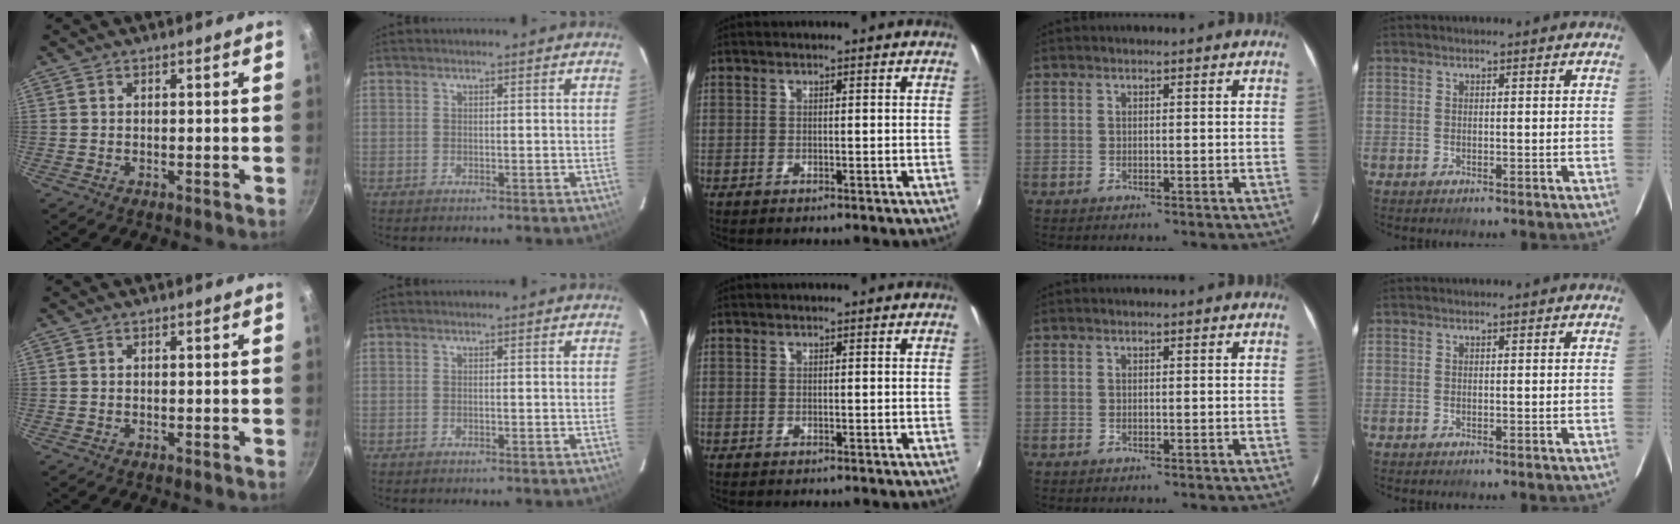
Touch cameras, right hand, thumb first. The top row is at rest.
{}